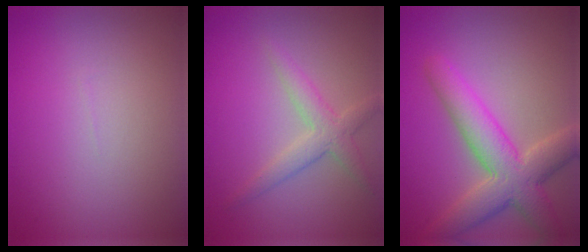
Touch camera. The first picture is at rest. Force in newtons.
{"total": 2.7, "press": 2.7, "slide": 0.1}
{"total": 6.7, "press": 6.7, "slide": 0.6}